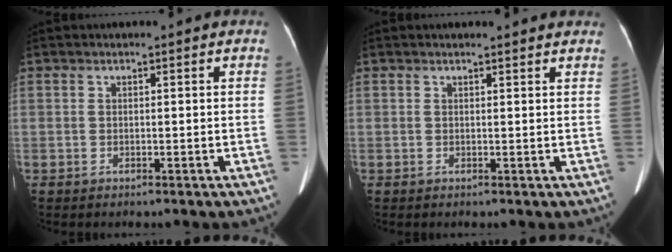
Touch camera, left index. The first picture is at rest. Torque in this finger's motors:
{"motor_torque": [-0.27, -0.22, -0.36, -0.05]}